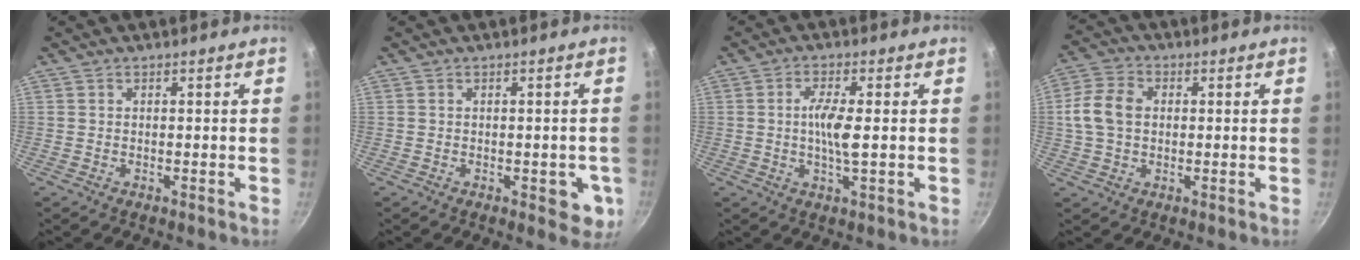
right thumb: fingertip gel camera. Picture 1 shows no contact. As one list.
[{"total": 5.0, "force": [-1.3, 2.6, 4.1], "torque": [-0.024, 0.001, -0.014]}, {"total": 5.6, "force": [0.0, 0.9, 5.5], "torque": [-0.112, 0.000, -0.002]}, {"total": 8.5, "force": [0.7, 6.2, 5.7], "torque": [-0.103, 0.016, 0.003]}]